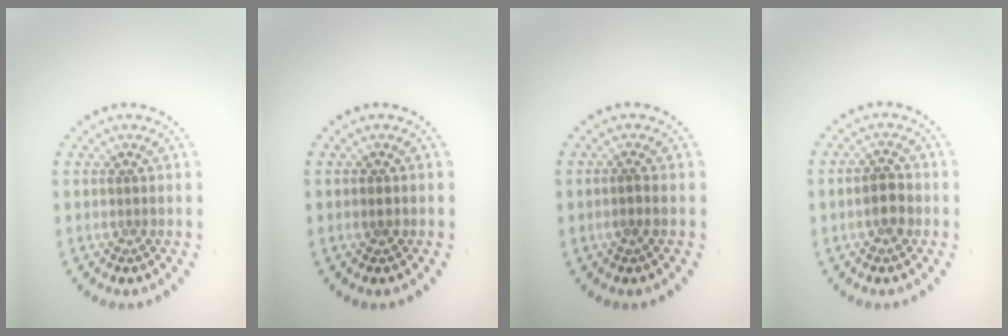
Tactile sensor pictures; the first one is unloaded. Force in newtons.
{"total": 0.8, "press": 0.8, "slide": 0.3}
{"total": 0.7, "press": 0.4, "slide": 0.6}
{"total": 2.4, "press": 2.4, "slide": 0.4}